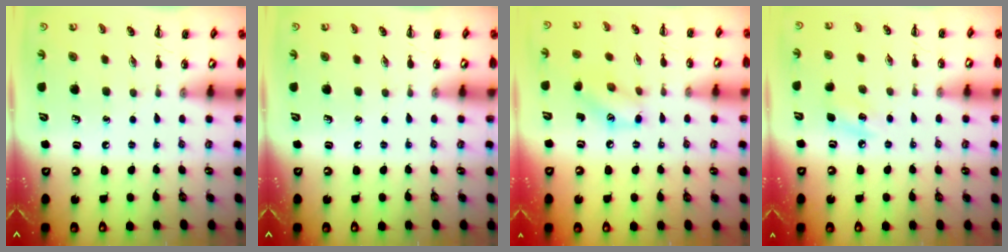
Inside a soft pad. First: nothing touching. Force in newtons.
{"total": 0.0}
{"total": 8.0, "press": 8.0, "slide": 0.3}
{"total": 6.3, "press": 6.0, "slide": 2.0}